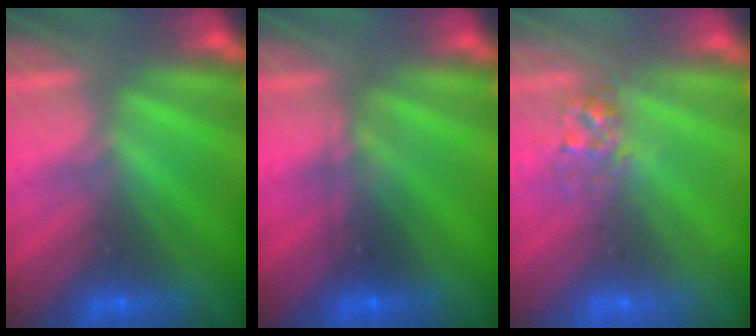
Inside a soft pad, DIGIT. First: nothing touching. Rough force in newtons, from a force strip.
{"total": 2.3}
{"total": 2.8}